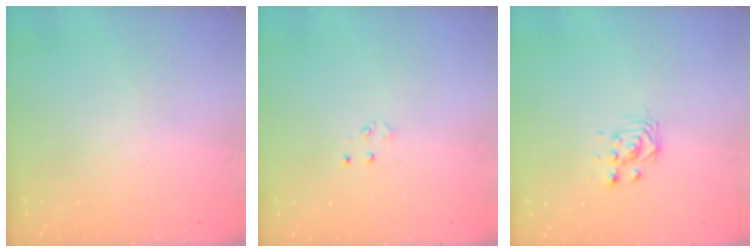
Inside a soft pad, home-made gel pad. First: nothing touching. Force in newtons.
{"total": 3.1, "press": 3.1, "slide": 0.6}
{"total": 3.0, "press": 3.0, "slide": 0.0}